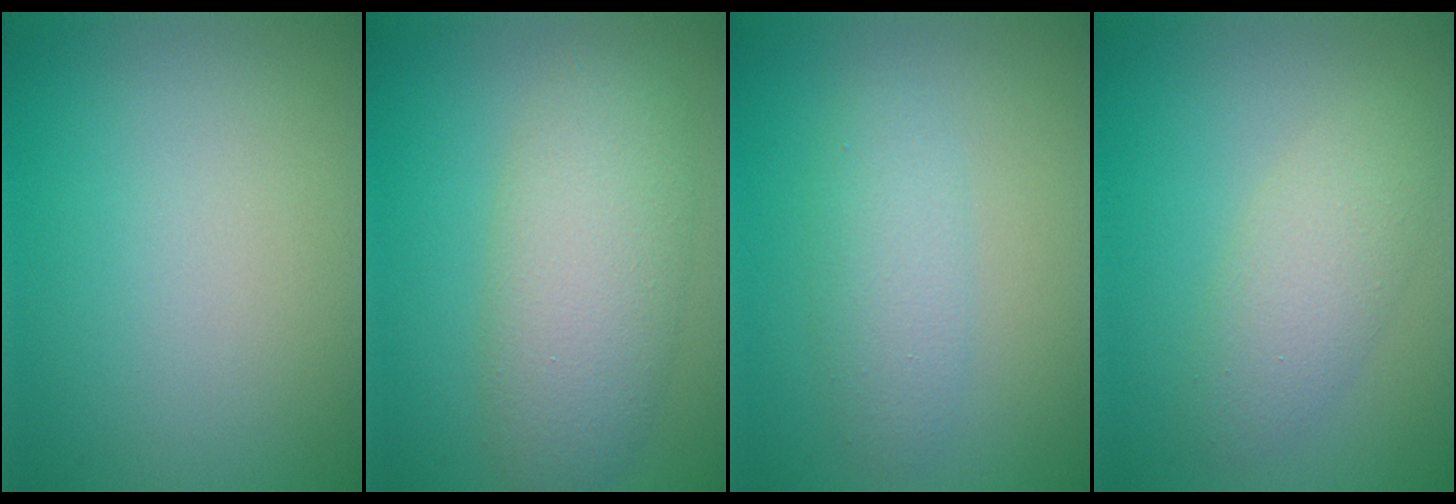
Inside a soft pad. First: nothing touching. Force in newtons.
{"total": 5.8, "press": 5.8, "slide": 0.1}
{"total": 2.8, "press": 2.8, "slide": 0.1}
{"total": 3.3, "press": 3.3, "slide": 0.2}